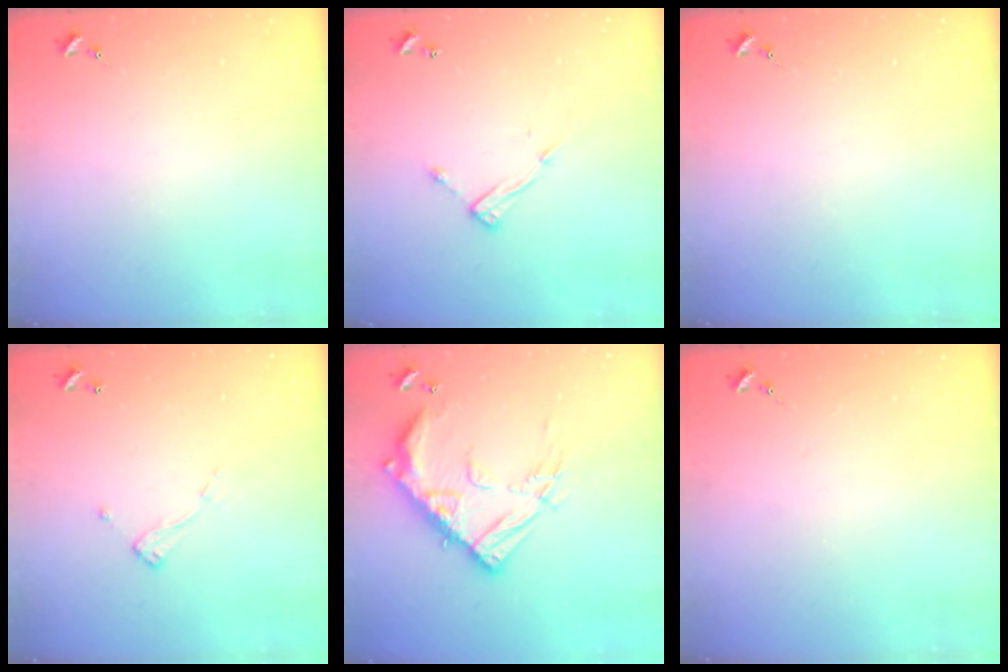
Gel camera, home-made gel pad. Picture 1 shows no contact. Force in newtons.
{"total": 8.6, "press": 8.6, "slide": 0.4}
{"total": 0.0}
{"total": 6.9, "press": 6.9, "slide": 0.3}
{"total": 17.8, "press": 17.7, "slide": 1.9}
{"total": 0.0}